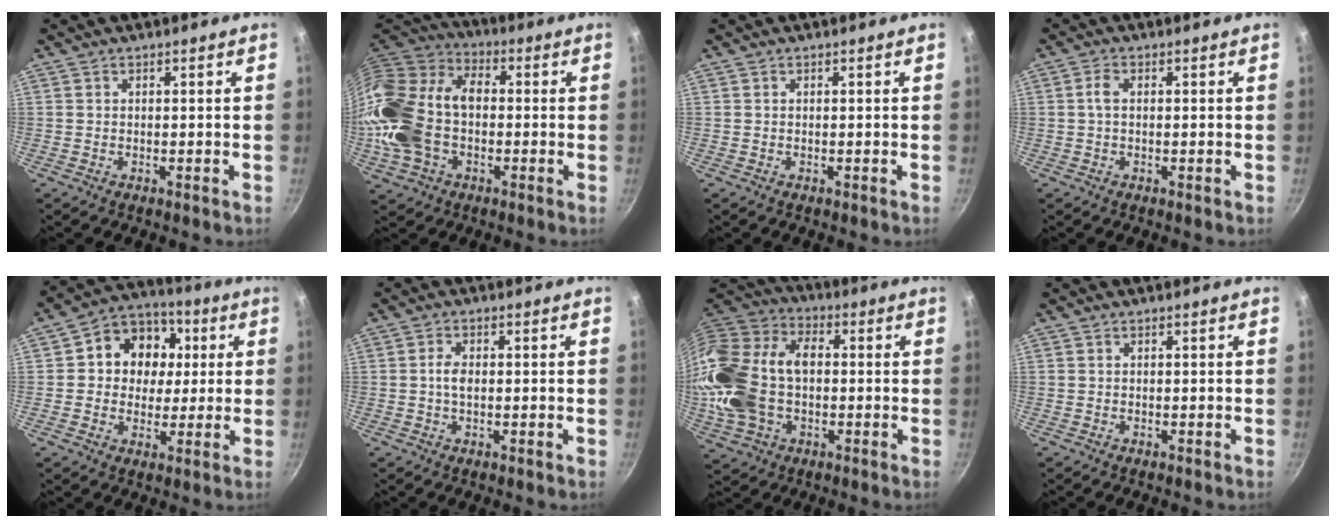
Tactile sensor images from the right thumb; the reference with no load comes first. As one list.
[{"total": 20.6, "force": [-2.1, 14.0, 15.0], "torque": [-0.295, 0.039, -0.050]}, {"total": 0.0}, {"total": 2.2, "force": [0.1, 1.0, 2.0], "torque": [-0.047, 0.006, -0.003]}, {"total": 12.3, "force": [2.1, 10.6, 5.9], "torque": [-0.057, 0.010, 0.019]}, {"total": 2.6, "force": [-0.1, 1.3, 2.3], "torque": [-0.046, 0.005, -0.006]}, {"total": 22.1, "force": [-0.7, 14.9, 16.3], "torque": [-0.327, 0.036, -0.015]}, {"total": 0.0}]